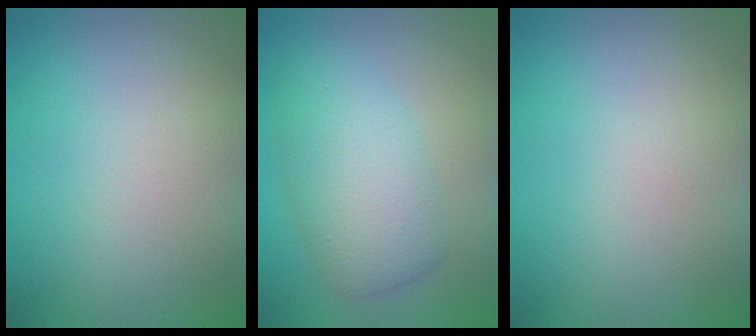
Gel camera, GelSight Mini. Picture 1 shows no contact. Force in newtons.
{"total": 5.0, "press": 5.0, "slide": 0.3}
{"total": 0.0}